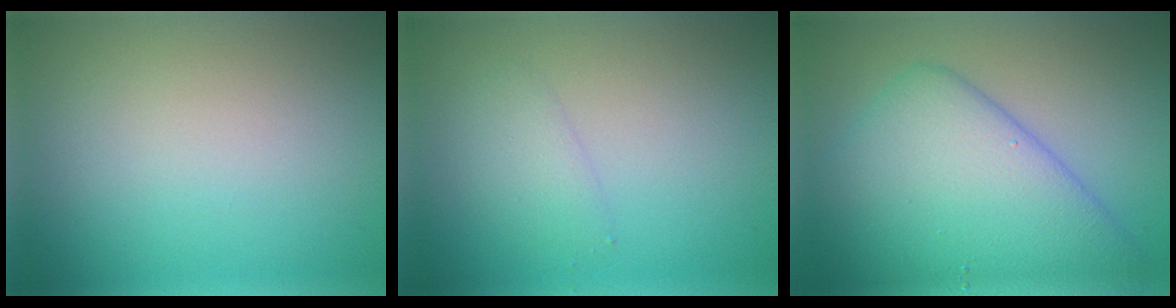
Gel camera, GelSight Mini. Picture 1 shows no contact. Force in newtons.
{"total": 1.5, "press": 1.5, "slide": 0.1}
{"total": 9.0, "press": 9.0, "slide": 0.2}